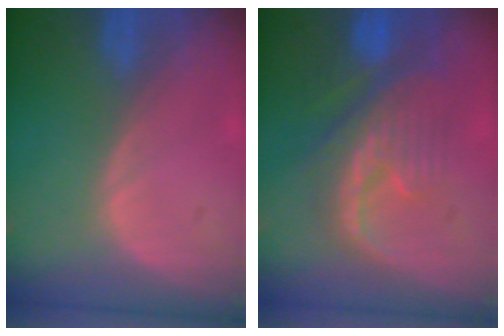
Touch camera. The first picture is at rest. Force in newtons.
{"total": 9.2, "press": 8.9, "slide": 2.3}